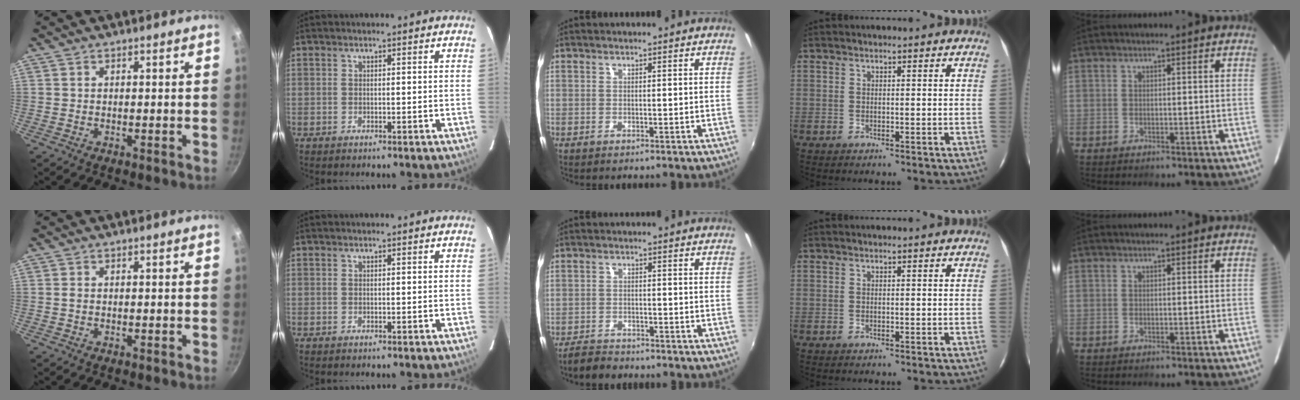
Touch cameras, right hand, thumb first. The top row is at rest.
{"thumb": {"total": 0.6, "force": [-0.1, 0.4, 0.4], "torque": [-0.010, 0.002, -0.002]}, "middle": {"total": 4.2, "force": [-3.8, 1.5, 1.0], "torque": [-0.040, -0.001, -0.068]}}